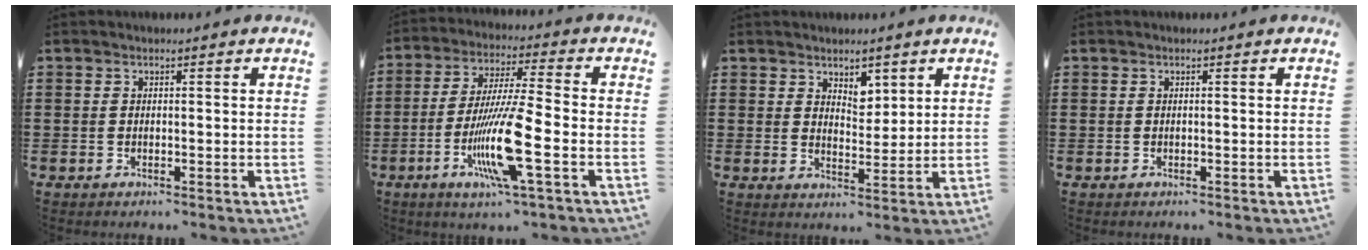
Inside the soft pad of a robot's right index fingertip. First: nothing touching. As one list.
[{"total": 13.0, "force": [-4.2, 1.3, 12.2], "torque": [-0.248, -0.015, -0.085]}, {"total": 3.7, "force": [2.9, 2.0, 1.1], "torque": [-0.022, -0.001, 0.051]}, {"total": 0.0}]